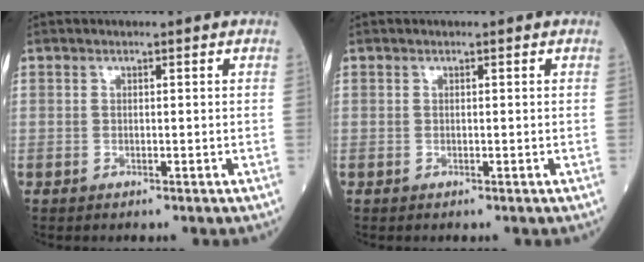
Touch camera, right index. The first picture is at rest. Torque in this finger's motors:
{"motor_torque": [-0.06, -0.01, 0.03, 0.01]}